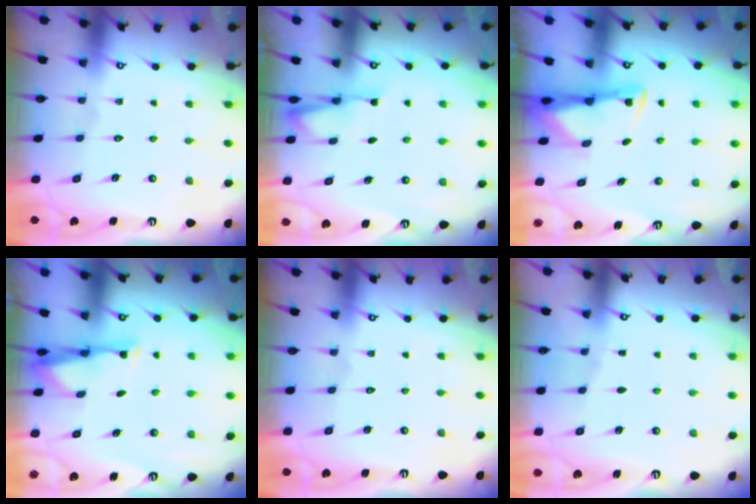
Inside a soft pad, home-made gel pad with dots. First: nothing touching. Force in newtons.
{"total": 2.5, "press": 2.4, "slide": 0.4}
{"total": 2.8, "press": 2.8, "slide": 0.4}
{"total": 3.1, "press": 3.0, "slide": 0.6}
{"total": 0.0}
{"total": 2.1, "press": 2.1, "slide": 0.3}